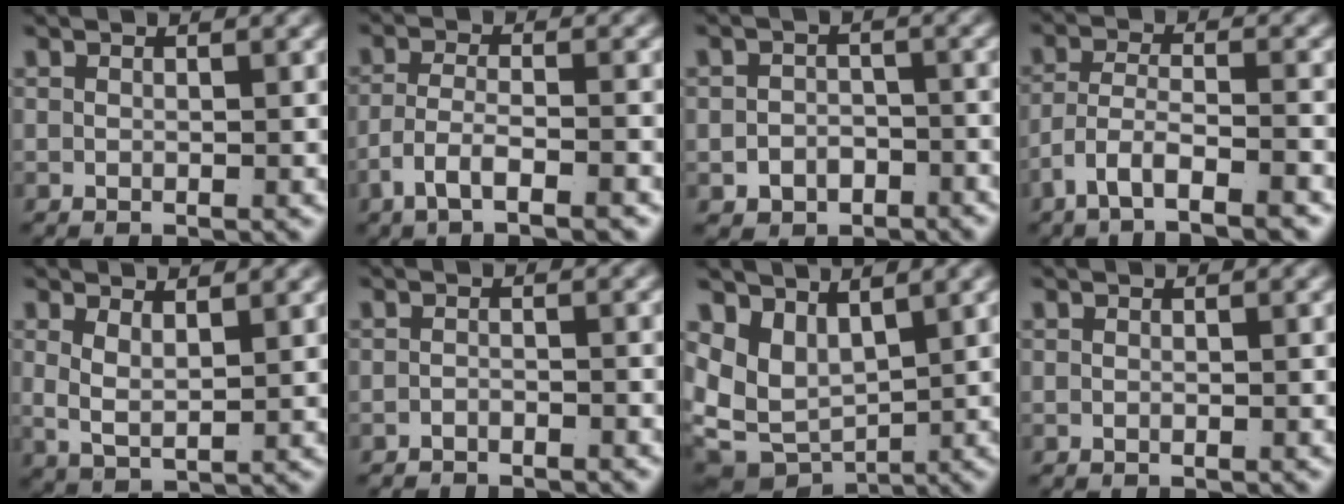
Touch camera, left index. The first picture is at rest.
{"total": 4.5, "force": [-3.1, 1.3, 3.0], "torque": [-0.057, -0.020, -0.043]}
{"total": 3.4, "force": [-2.3, 2.5, 0.5], "torque": [-0.002, -0.017, -0.035]}
{"total": 6.0, "force": [-4.1, 2.4, 3.6], "torque": [-0.070, -0.033, -0.055]}
{"total": 3.3, "force": [0.9, 2.1, 2.4], "torque": [-0.062, -0.019, 0.025]}
{"total": 1.6, "force": [-1.5, -0.2, 0.0], "torque": [-0.001, -0.008, -0.023]}
{"total": 10.1, "force": [-0.3, 8.5, 5.5], "torque": [-0.128, -0.046, 0.008]}
{"total": 0.0}